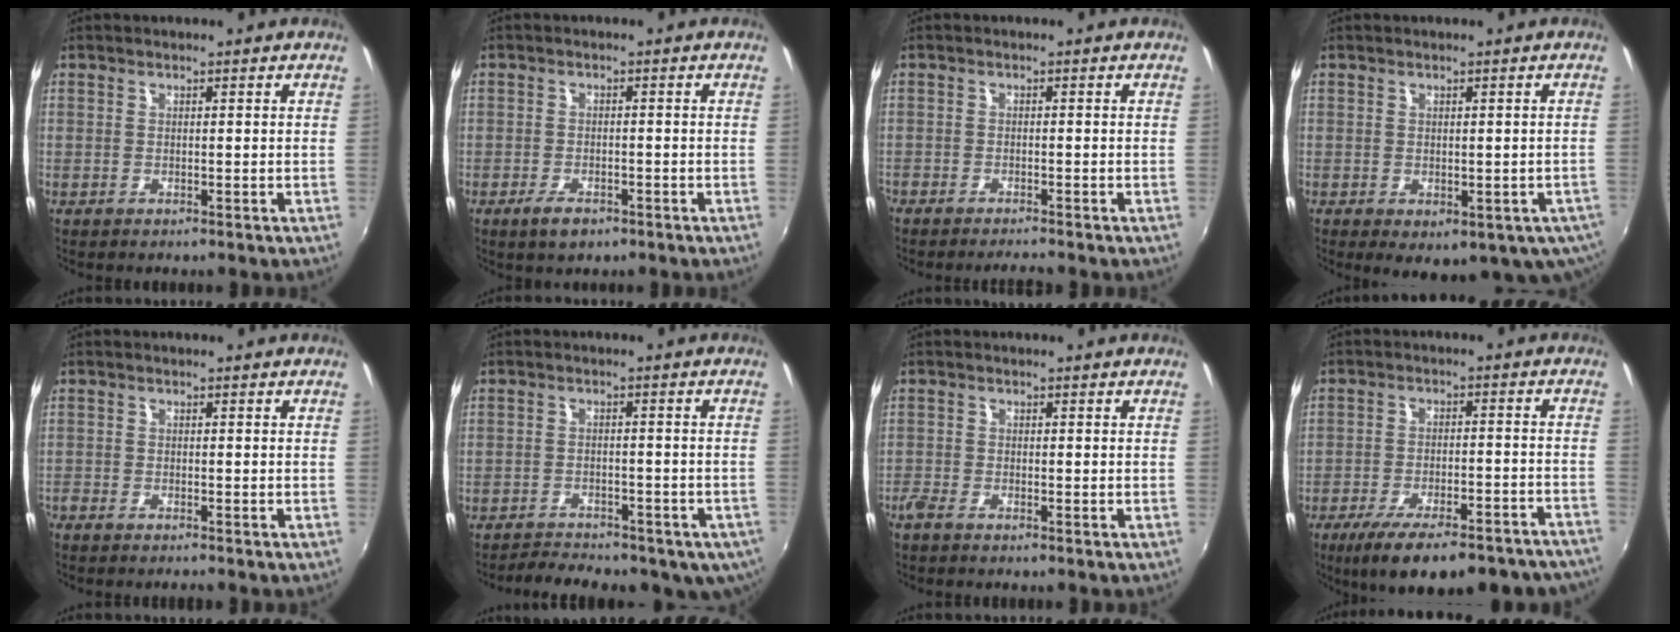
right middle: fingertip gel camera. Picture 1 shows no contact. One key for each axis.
{"total": 3.8, "fx": -2.5, "fy": 1.7, "fz": 2.3, "tx": -0.057, "ty": -0.010, "tz": -0.045}
{"total": 3.0, "fx": -2.9, "fy": 0.0, "fz": 1.0, "tx": -0.033, "ty": -0.008, "tz": -0.051}
{"total": 8.8, "fx": -3.5, "fy": 4.8, "fz": 6.5, "tx": -0.100, "ty": -0.033, "tz": -0.037}
{"total": 1.9, "fx": -1.9, "fy": 0.1, "fz": 0.5, "tx": -0.019, "ty": -0.011, "tz": -0.039}
{"total": 10.9, "fx": -8.2, "fy": 5.4, "fz": 4.8, "tx": -0.097, "ty": -0.005, "tz": -0.104}
{"total": 2.1, "fx": -1.8, "fy": 0.4, "fz": 0.9, "tx": -0.027, "ty": -0.007, "tz": -0.040}
{"total": 21.7, "fx": -17.6, "fy": 5.8, "fz": 11.2, "tx": -0.188, "ty": -0.034, "tz": -0.232}